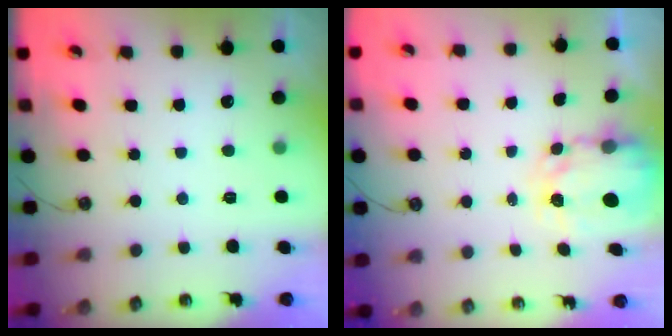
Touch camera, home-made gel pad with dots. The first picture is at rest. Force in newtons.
{"total": 4.0, "press": 4.0, "slide": 0.1}